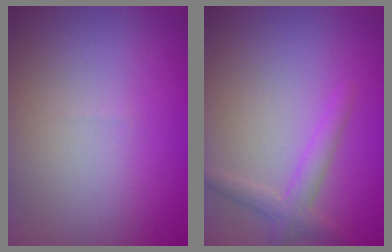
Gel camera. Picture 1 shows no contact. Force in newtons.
{"total": 2.3, "press": 2.3, "slide": 0.2}